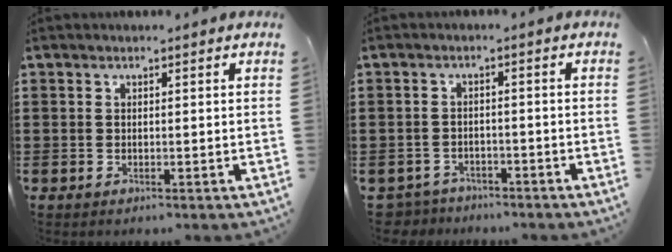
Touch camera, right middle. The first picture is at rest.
{"total": 3.1, "force": [-3.0, 0.7, -0.2], "torque": [-0.006, -0.002, -0.067]}